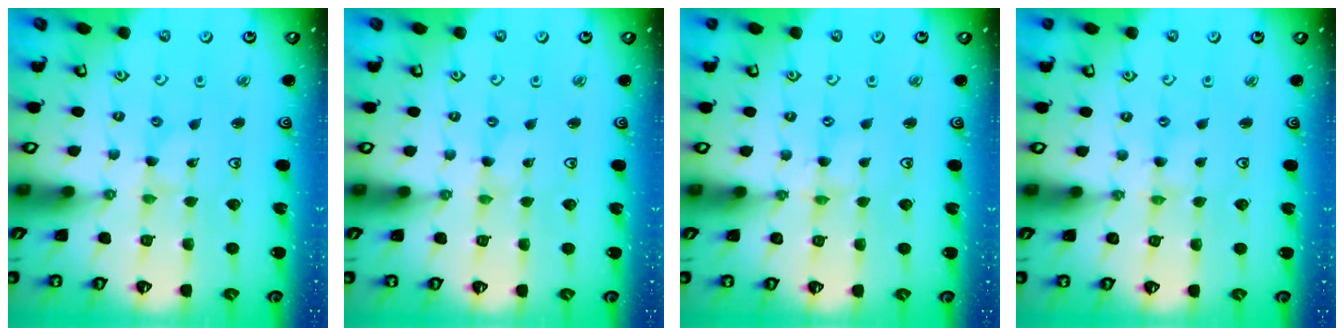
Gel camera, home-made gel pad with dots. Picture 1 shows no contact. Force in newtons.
{"total": 0.0}
{"total": 0.7, "press": 0.7, "slide": 0.2}
{"total": 0.0}